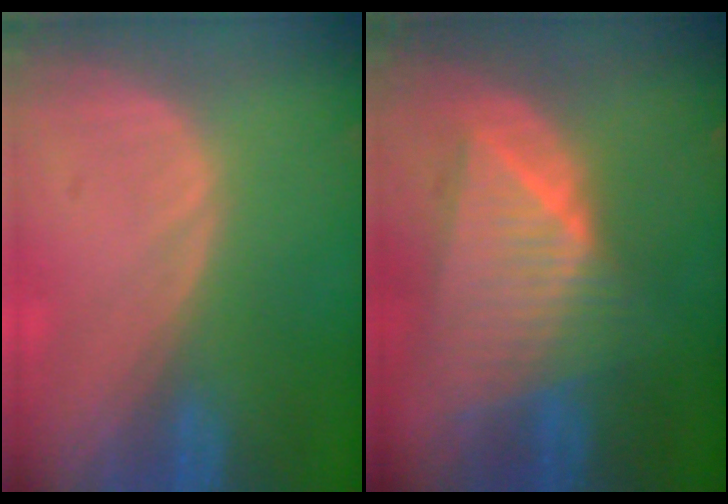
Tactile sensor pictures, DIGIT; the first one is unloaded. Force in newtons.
{"total": 9.1, "press": 8.0, "slide": 4.4}